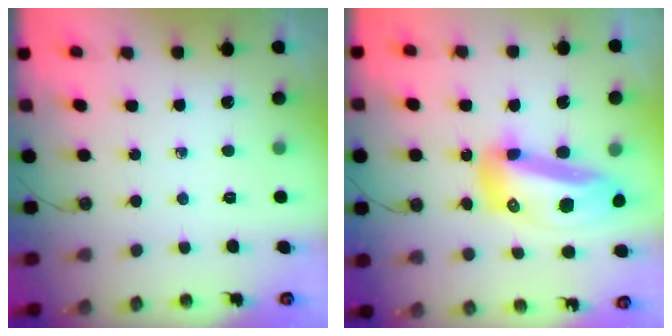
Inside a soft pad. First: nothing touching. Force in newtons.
{"total": 18.2, "press": 18.1, "slide": 2.1}